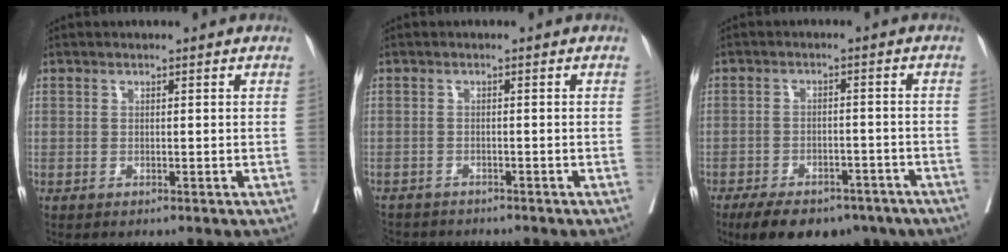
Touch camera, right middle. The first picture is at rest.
{"total": 5.9, "force": [-5.4, 2.2, 1.0], "torque": [-0.023, -0.007, -0.081]}
{"total": 14.6, "force": [-10.2, 7.2, 7.5], "torque": [-0.133, -0.006, -0.140]}